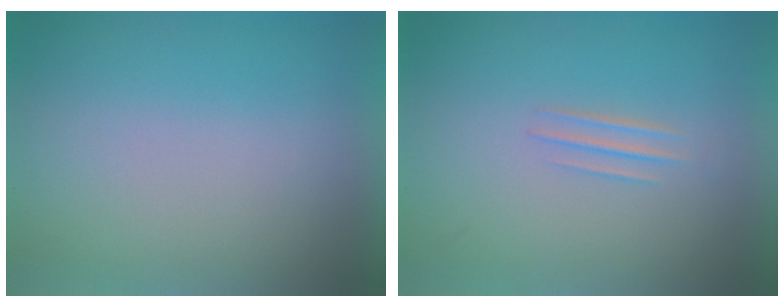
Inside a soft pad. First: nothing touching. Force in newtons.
{"total": 1.0}